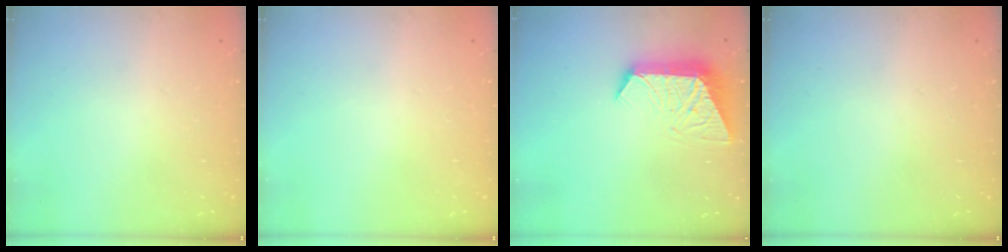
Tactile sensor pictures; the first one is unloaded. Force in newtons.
{"total": 0.0}
{"total": 10.9, "press": 10.9, "slide": 0.9}
{"total": 0.0}